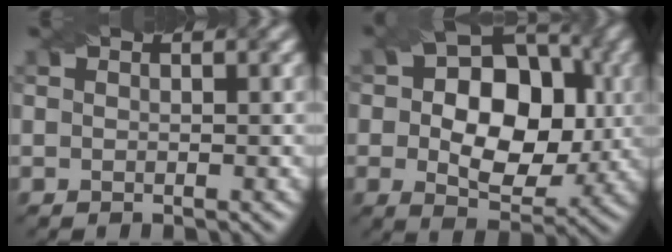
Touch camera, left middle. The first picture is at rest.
{"total": 10.9, "force": [0.4, 7.6, 7.8], "torque": [-0.111, -0.002, 0.008]}